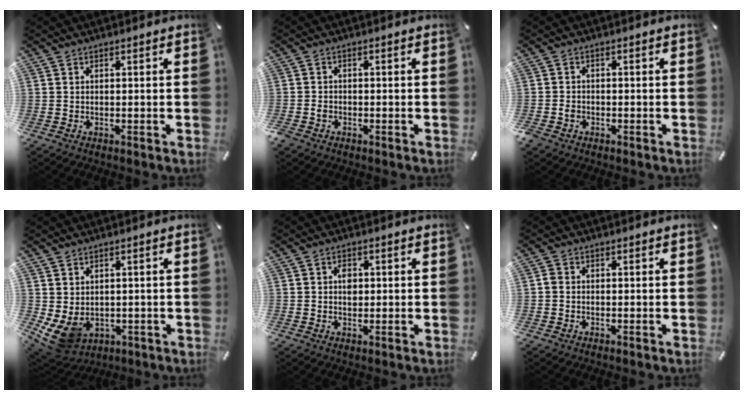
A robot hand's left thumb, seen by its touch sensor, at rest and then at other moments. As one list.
[{"total": 1.9, "force": [-1.1, 1.4, 0.7], "torque": [-0.012, 0.006, -0.023]}, {"total": 2.2, "force": [-1.2, 1.6, 0.8], "torque": [-0.014, 0.007, -0.025]}, {"total": 6.3, "force": [-0.2, 5.4, 3.2], "torque": [-0.068, -0.010, -0.003]}, {"total": 2.8, "force": [0.3, 2.1, 1.8], "torque": [-0.015, -0.004, -0.002]}, {"total": 1.0, "force": [-0.3, 0.8, 0.5], "torque": [-0.007, 0.004, -0.008]}]